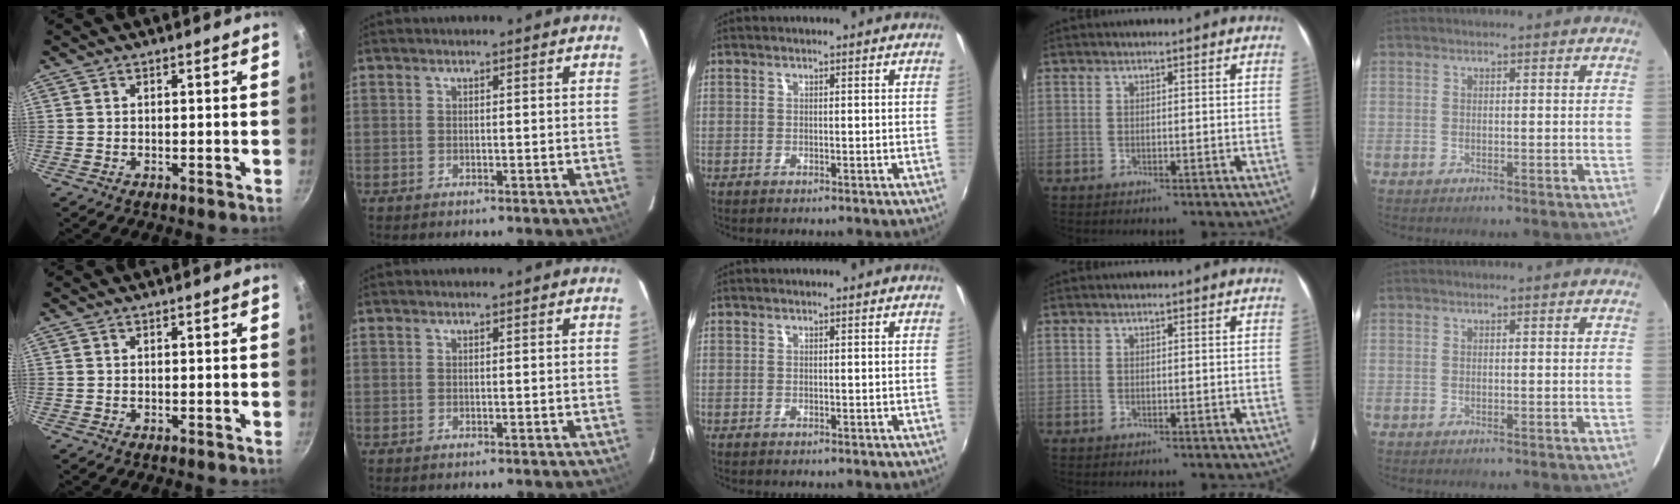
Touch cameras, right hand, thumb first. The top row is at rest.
{}